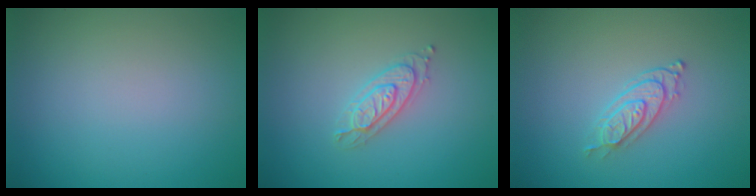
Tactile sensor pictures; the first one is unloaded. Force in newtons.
{"total": 2.2, "press": 2.1, "slide": 0.5}
{"total": 2.5, "press": 2.1, "slide": 1.4}